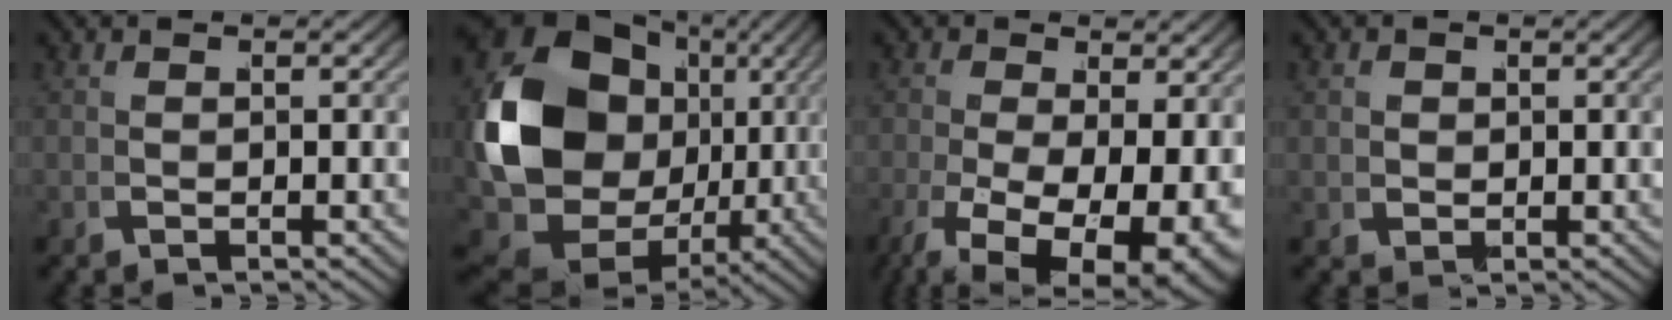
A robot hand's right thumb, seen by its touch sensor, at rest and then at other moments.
{"total": 16.9, "force": [0.6, 11.8, 12.1], "torque": [-0.275, -0.052, 0.044]}
{"total": 11.3, "force": [-3.5, 7.0, 8.1], "torque": [-0.155, -0.058, -0.031]}
{"total": 1.8, "force": [0.6, 1.6, 0.5], "torque": [-0.016, -0.003, 0.013]}